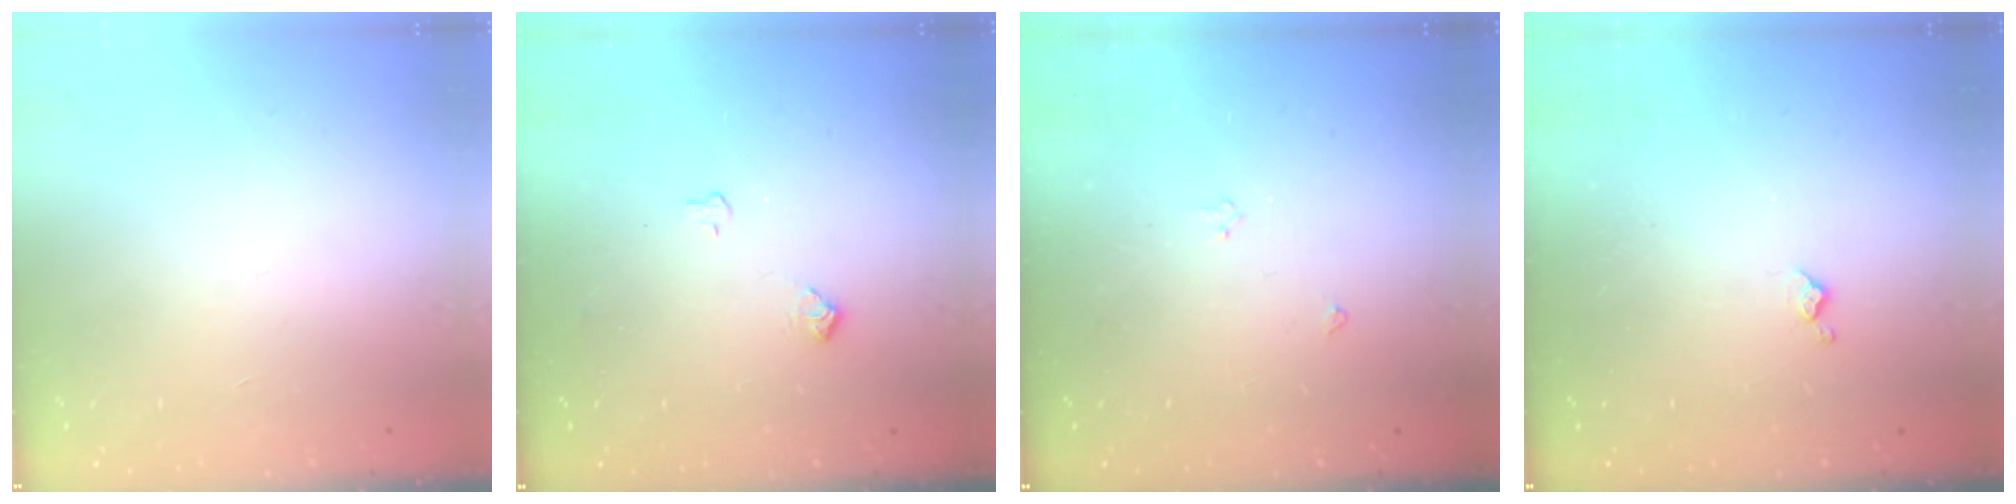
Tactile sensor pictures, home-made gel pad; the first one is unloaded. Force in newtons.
{"total": 5.7, "press": 5.7, "slide": 0.7}
{"total": 3.0, "press": 2.9, "slide": 0.5}
{"total": 3.0, "press": 3.0, "slide": 0.6}